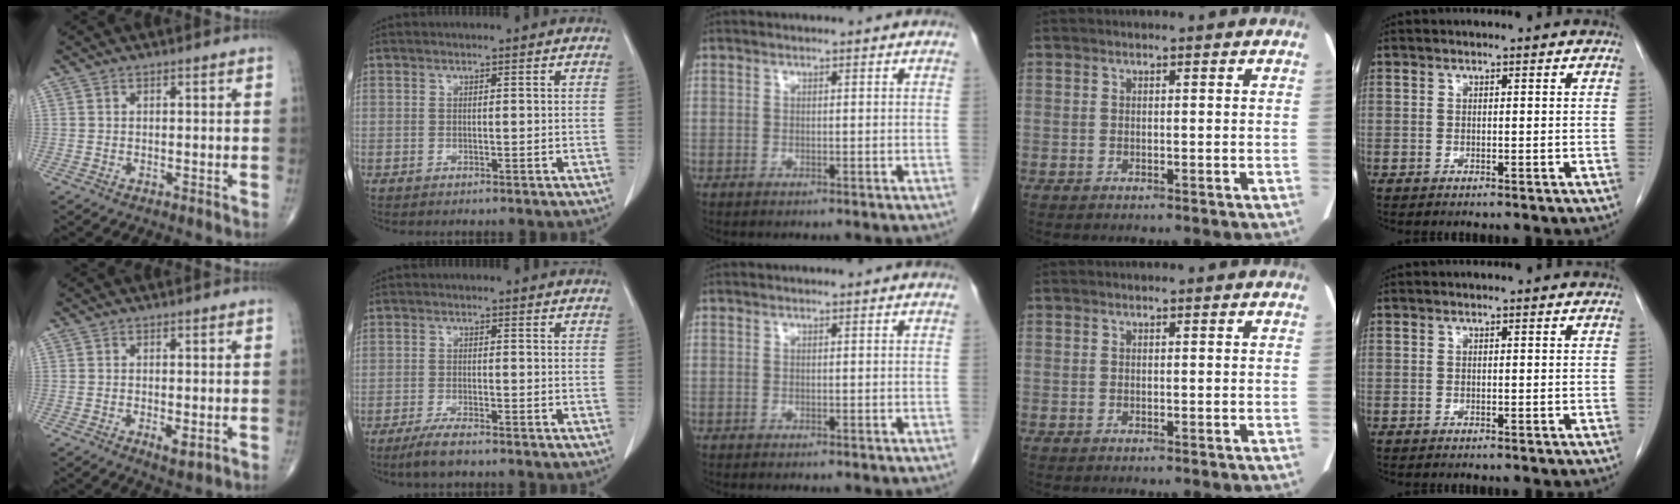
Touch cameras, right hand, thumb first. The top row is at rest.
{"thumb": {"total": 2.9, "force": [-0.8, 1.0, 2.6], "torque": [-0.042, -0.009, -0.014]}, "index": {"total": 3.7, "force": [-2.9, 0.5, 2.3], "torque": [-0.051, -0.006, -0.055]}}